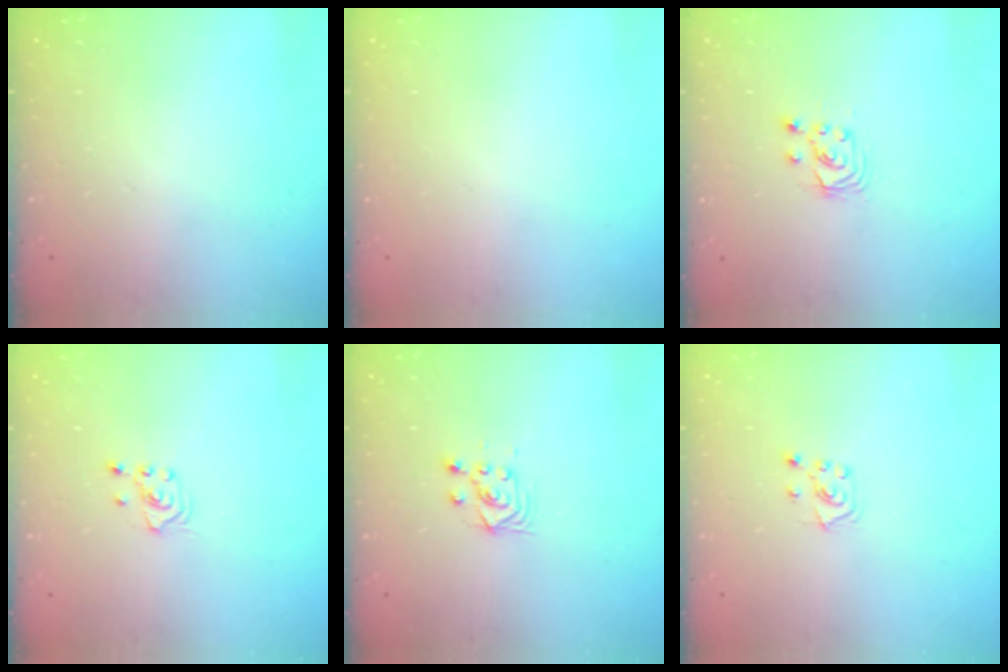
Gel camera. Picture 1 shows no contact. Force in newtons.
{"total": 0.0}
{"total": 2.9, "press": 2.9, "slide": 0.2}
{"total": 2.1, "press": 2.1, "slide": 0.1}
{"total": 3.7, "press": 3.4, "slide": 1.6}
{"total": 4.6, "press": 4.6, "slide": 0.5}